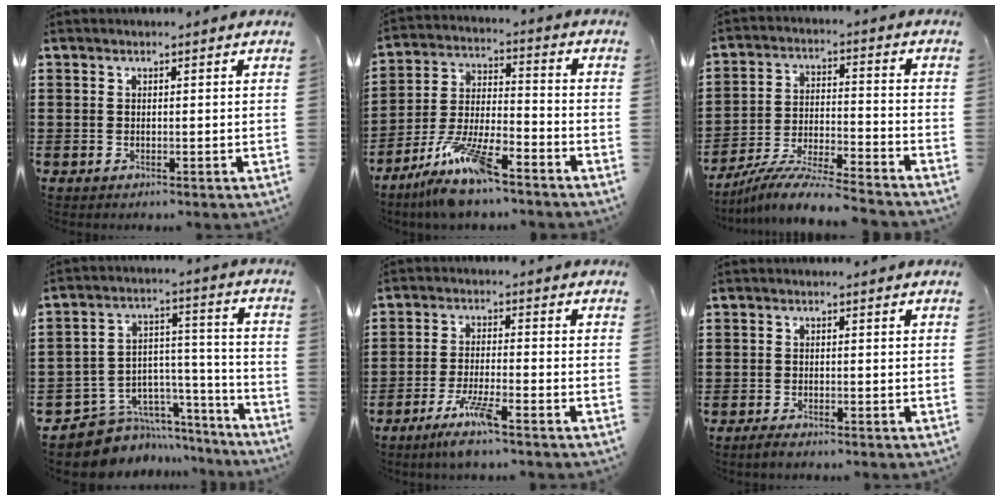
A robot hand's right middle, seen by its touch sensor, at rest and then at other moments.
{"total": 11.1, "force": [-8.4, 2.3, 6.9], "torque": [-0.144, 0.012, -0.163]}
{"total": 8.6, "force": [-8.1, -0.2, 2.9], "torque": [-0.052, 0.002, -0.158]}
{"total": 7.5, "force": [-6.3, 4.1, 0.6], "torque": [-0.018, 0.008, -0.114]}
{"total": 5.6, "force": [-3.9, 0.4, 4.1], "torque": [-0.085, -0.011, -0.071]}
{"total": 1.2, "force": [-0.9, 0.2, 0.7], "torque": [-0.015, -0.004, -0.017]}